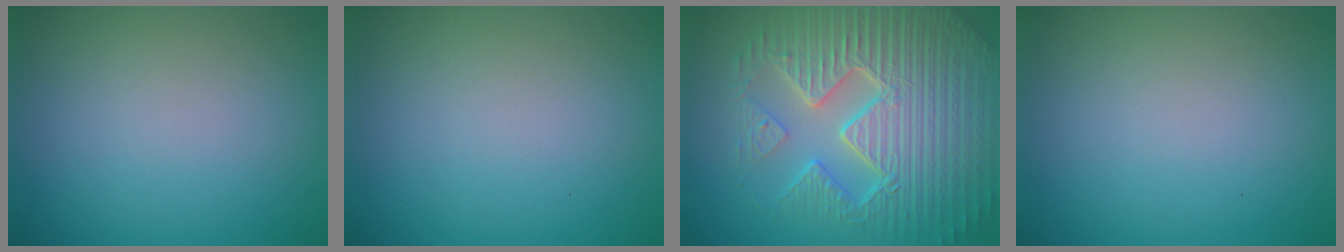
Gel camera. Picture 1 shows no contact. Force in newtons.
{"total": 0.0}
{"total": 9.8, "press": 6.9, "slide": 7.0}
{"total": 0.0}